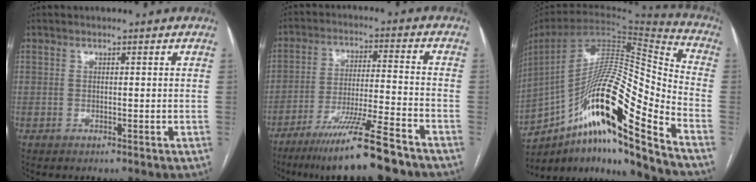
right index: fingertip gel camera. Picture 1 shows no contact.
{"total": 13.6, "force": [-10.2, -0.1, 9.0], "torque": [-0.157, -0.030, -0.172]}
{"total": 24.1, "force": [-14.6, 1.6, 19.1], "torque": [-0.325, 0.009, -0.258]}